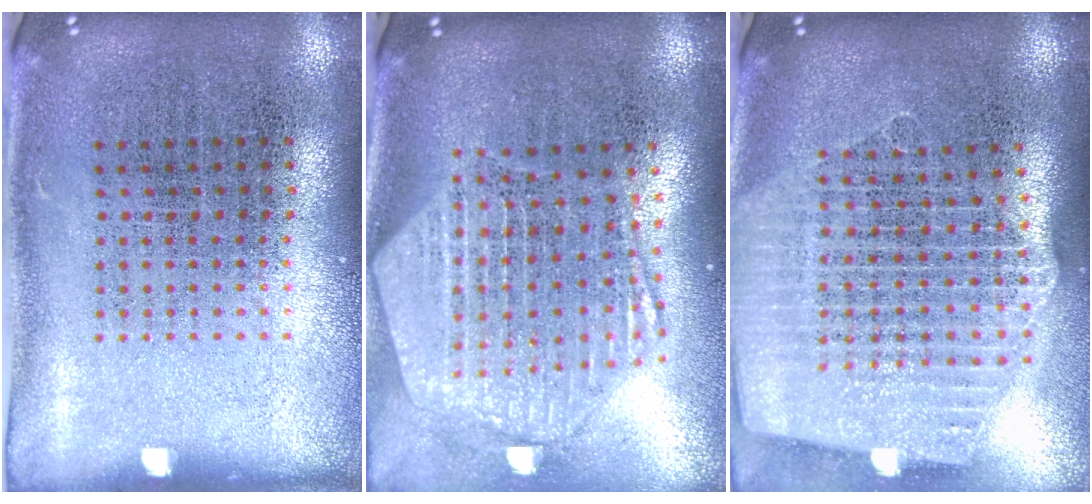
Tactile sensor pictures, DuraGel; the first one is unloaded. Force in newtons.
{"total": 2.7, "press": 2.2, "slide": 1.6}
{"total": 2.5, "press": 2.1, "slide": 1.3}